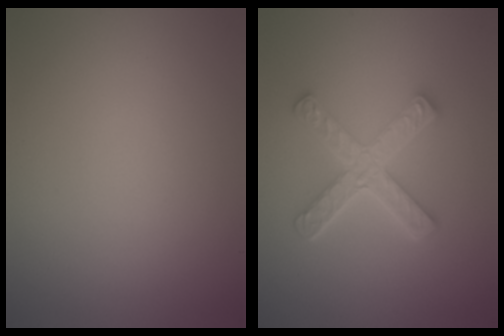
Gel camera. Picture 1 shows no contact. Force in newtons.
{"total": 5.0, "press": 3.7, "slide": 3.3}